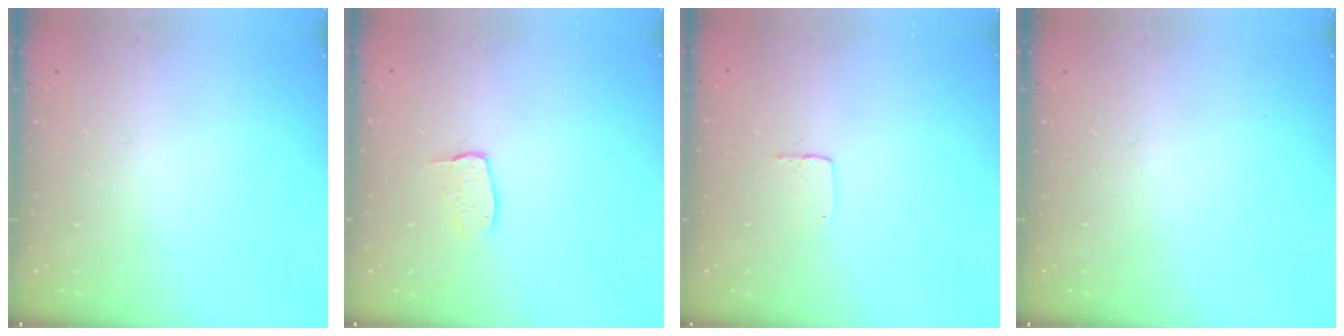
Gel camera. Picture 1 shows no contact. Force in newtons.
{"total": 5.2, "press": 5.2, "slide": 0.3}
{"total": 3.5, "press": 3.5, "slide": 0.2}
{"total": 0.0}